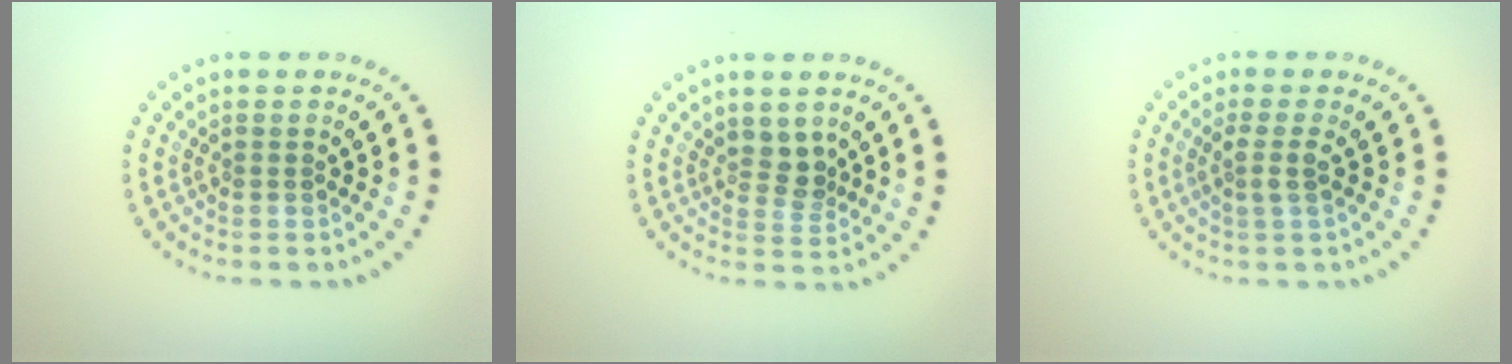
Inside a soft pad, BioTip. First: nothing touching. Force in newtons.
{"total": 2.2, "press": 1.7, "slide": 1.4}
{"total": 1.6, "press": 1.3, "slide": 0.9}